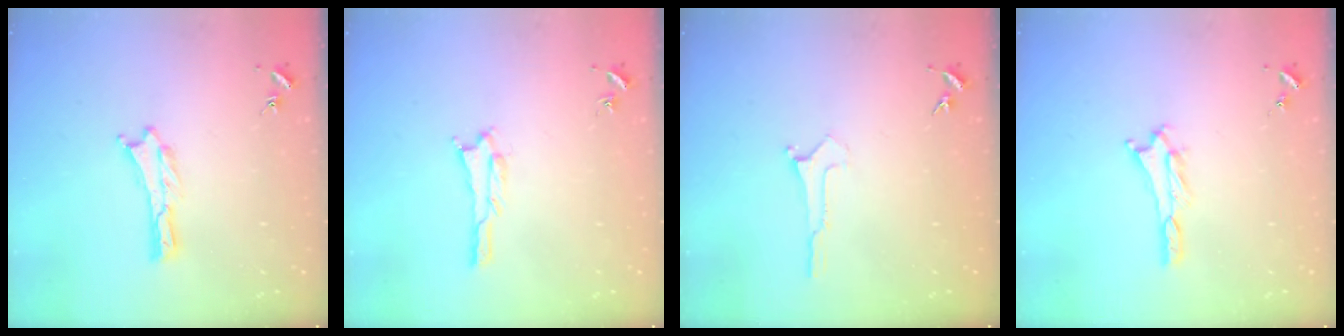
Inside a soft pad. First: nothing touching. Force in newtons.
{"total": 1.1, "press": 1.1, "slide": 0.1}
{"total": 0.0}
{"total": 1.8, "press": 1.8, "slide": 0.1}